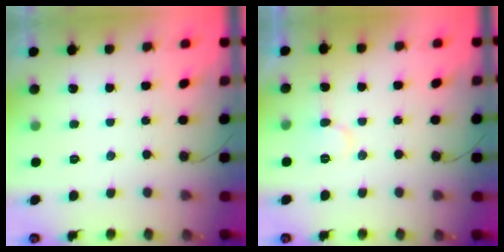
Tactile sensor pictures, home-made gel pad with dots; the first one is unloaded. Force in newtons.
{"total": 6.0, "press": 6.0, "slide": 0.3}